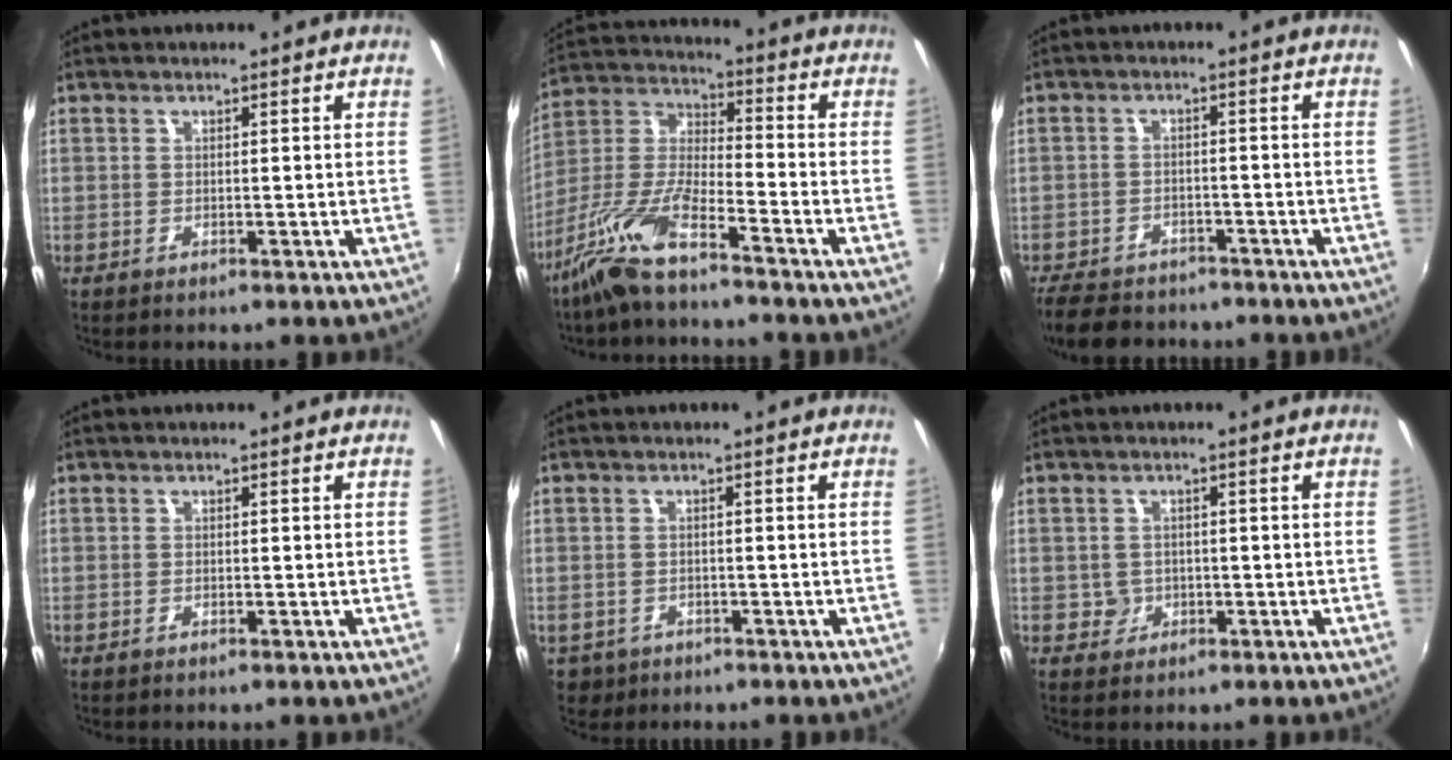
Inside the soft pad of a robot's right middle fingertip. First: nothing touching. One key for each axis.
{"total": 10.5, "fx": -7.7, "fy": 1.2, "fz": 7.0, "tx": -0.157, "ty": 0.007, "tz": -0.158}
{"total": 10.3, "fx": -8.5, "fy": 4.8, "fz": 3.3, "tx": -0.096, "ty": -0.005, "tz": -0.137}
{"total": 0.0}
{"total": 3.9, "fx": -1.7, "fy": 3.3, "fz": 1.2, "tx": -0.034, "ty": -0.007, "tz": -0.022}
{"total": 2.3, "fx": -0.5, "fy": 2.3, "fz": 0.2, "tx": -0.002, "ty": 0.001, "tz": -0.005}